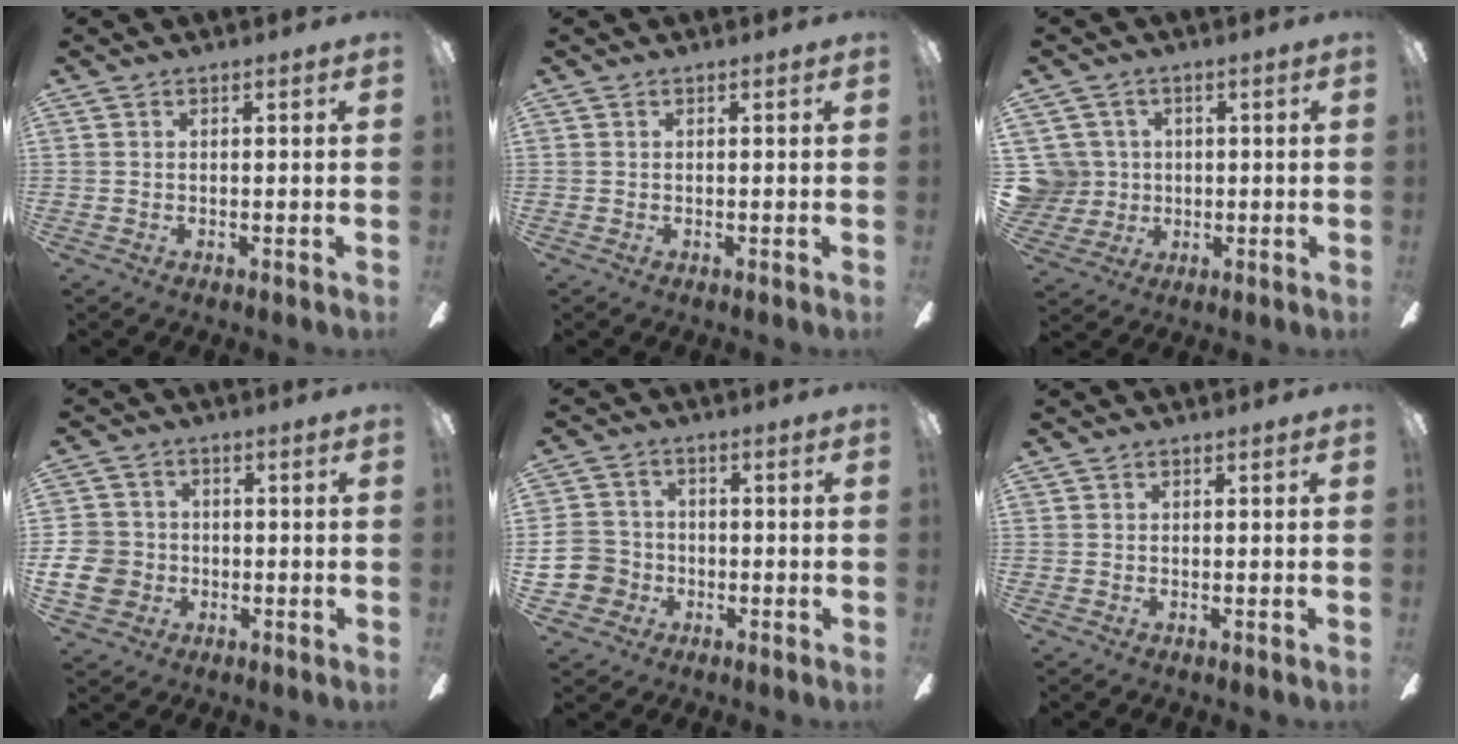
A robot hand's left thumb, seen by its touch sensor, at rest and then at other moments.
{"total": 0.0}
{"total": 7.7, "force": [1.4, 7.5, 1.0], "torque": [-0.054, 0.000, 0.034]}
{"total": 9.5, "force": [-1.6, 8.5, 3.9], "torque": [-0.106, 0.022, -0.027]}
{"total": 8.4, "force": [-1.6, 7.9, 2.7], "torque": [-0.082, 0.022, -0.028]}
{"total": 0.0}